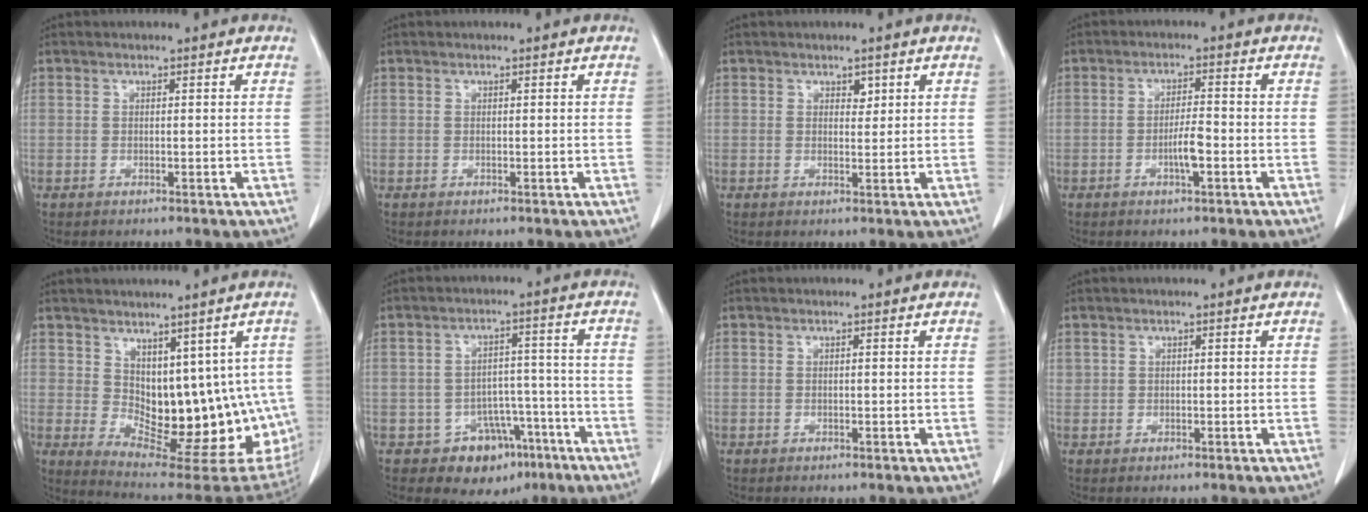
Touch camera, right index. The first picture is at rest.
{"total": 0.0}
{"total": 1.4, "force": [0.8, 0.8, 0.8], "torque": [-0.007, -0.004, 0.011]}
{"total": 3.5, "force": [-1.2, 0.4, 3.3], "torque": [-0.059, 0.000, -0.022]}
{"total": 14.7, "force": [2.9, 8.5, 11.6], "torque": [-0.147, -0.010, 0.069]}
{"total": 7.6, "force": [-4.2, 5.9, 2.1], "torque": [-0.012, 0.029, -0.048]}
{"total": 0.0}
{"total": 0.6, "force": [0.3, 0.5, 0.0], "torque": [0.010, 0.005, 0.004]}